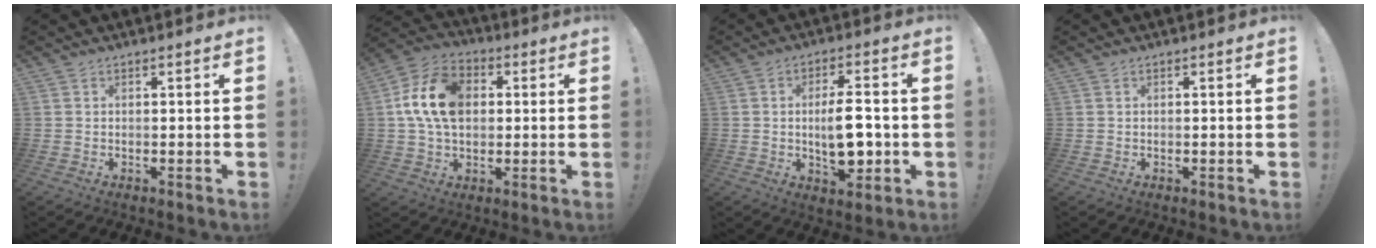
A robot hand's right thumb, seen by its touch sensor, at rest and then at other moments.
{"total": 16.7, "force": [2.9, 11.9, 11.3], "torque": [-0.195, 0.000, 0.054]}
{"total": 11.5, "force": [-1.1, 5.1, 10.2], "torque": [-0.163, 0.000, -0.022]}
{"total": 0.0}